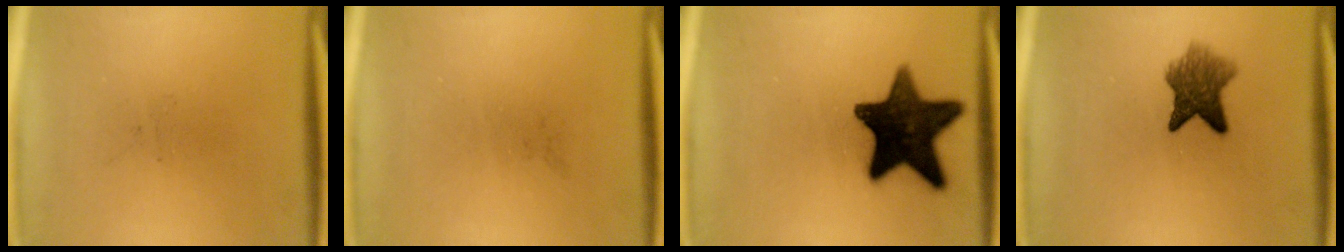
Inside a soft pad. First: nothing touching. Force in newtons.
{"total": 0.0}
{"total": 16.0}
{"total": 6.4}